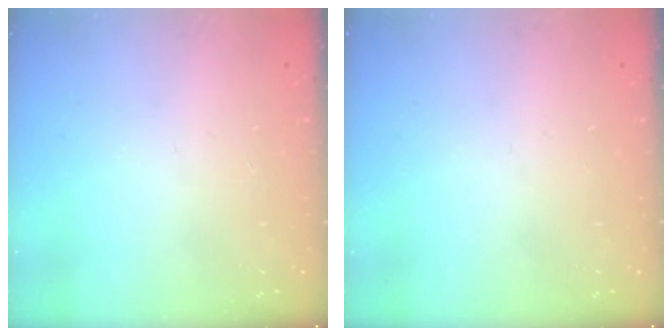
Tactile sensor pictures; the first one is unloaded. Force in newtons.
{"total": 0.0}